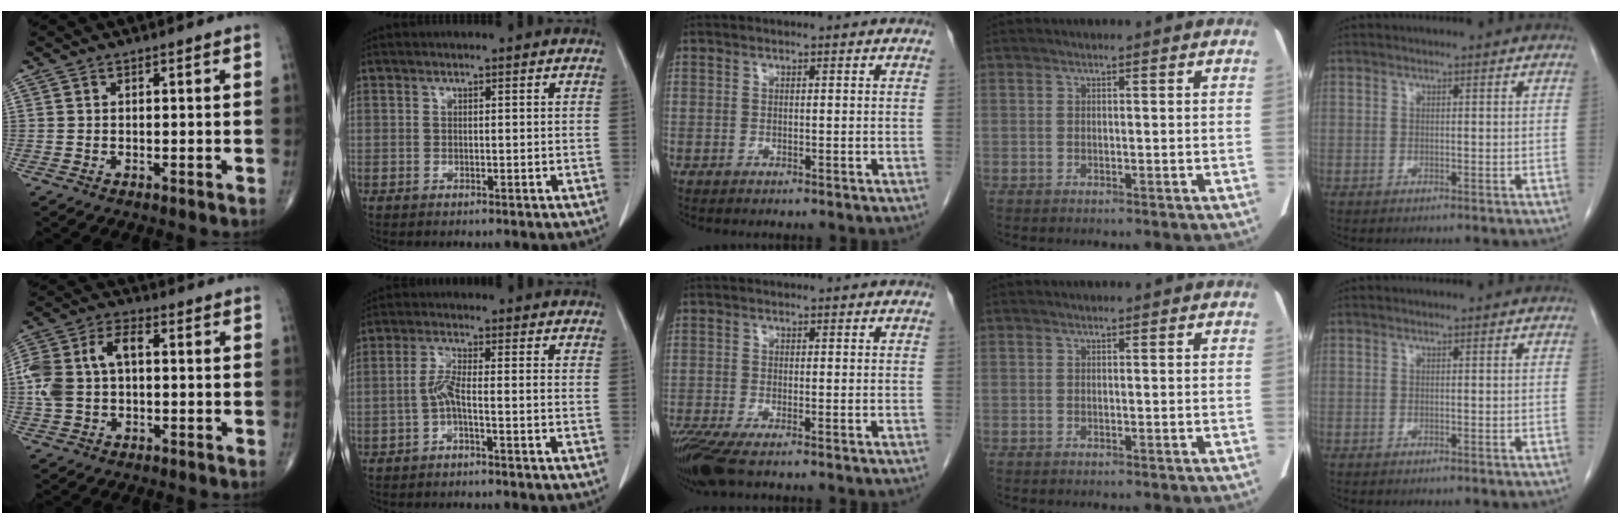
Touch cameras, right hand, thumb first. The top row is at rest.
{"thumb": {"total": 11.4, "force": [0.4, 7.0, 9.0], "torque": [-0.201, 0.037, 0.005]}, "index": {"total": 3.1, "force": [-1.3, 0.1, 2.8], "torque": [-0.058, 0.005, -0.028]}, "middle": {"total": 5.1, "force": [-3.4, 0.9, 3.7], "torque": [-0.073, -0.015, -0.064]}}